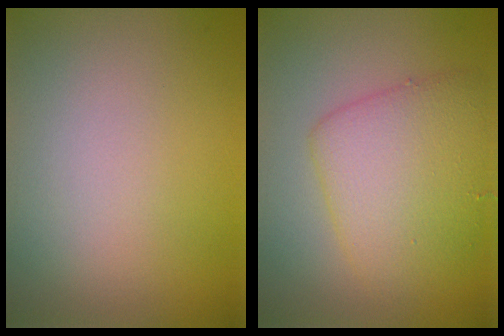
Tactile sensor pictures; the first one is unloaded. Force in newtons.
{"total": 5.2, "press": 5.2, "slide": 0.1}